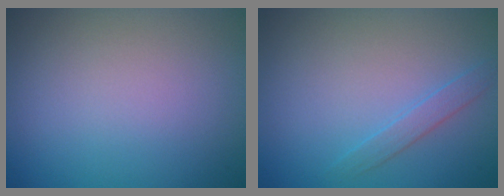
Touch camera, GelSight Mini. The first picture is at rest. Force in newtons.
{"total": 1.3, "press": 1.3, "slide": 0.0}